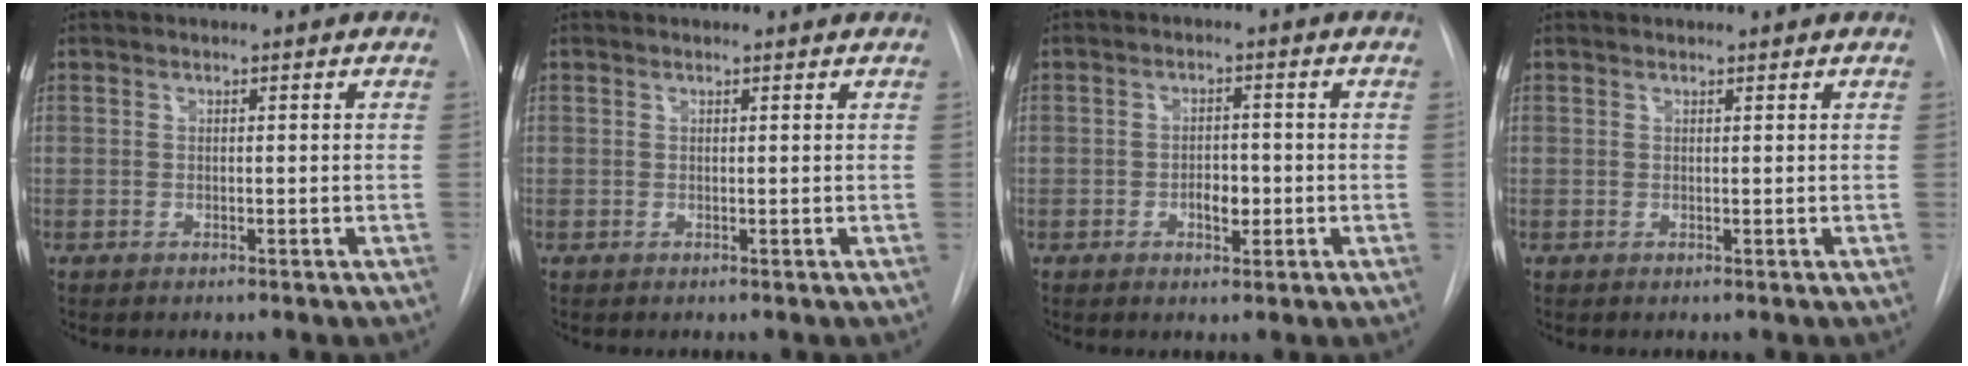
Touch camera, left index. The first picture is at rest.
{"total": 1.4, "force": [1.4, 0.2, 0.0], "torque": [-0.011, 0.011, 0.014]}
{"total": 3.1, "force": [-0.9, 1.7, 2.5], "torque": [-0.036, 0.004, -0.010]}
{"total": 1.3, "force": [1.2, 0.2, 0.3], "torque": [-0.007, 0.017, 0.019]}